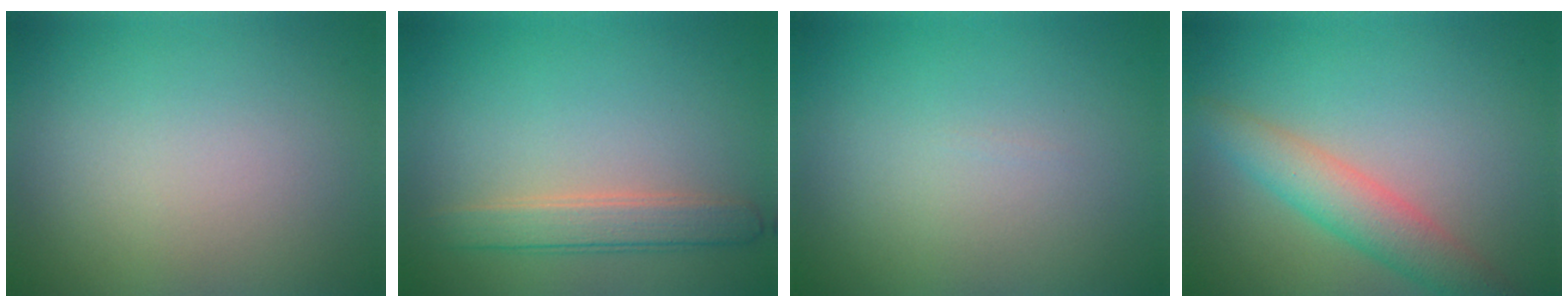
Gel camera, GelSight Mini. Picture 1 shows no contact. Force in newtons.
{"total": 2.6, "press": 2.6, "slide": 0.1}
{"total": 0.0}
{"total": 3.9, "press": 3.9, "slide": 0.1}